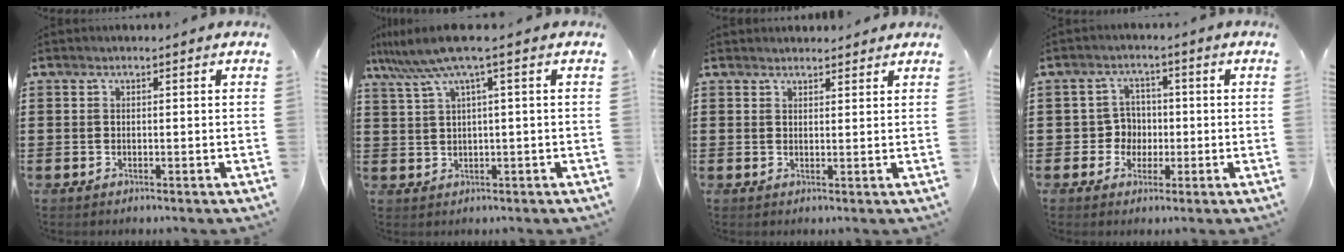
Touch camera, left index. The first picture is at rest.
{"total": 5.8, "force": [2.1, -0.4, 5.4], "torque": [-0.124, -0.019, 0.030]}
{"total": 1.6, "force": [1.6, 0.3, -0.1], "torque": [-0.002, 0.001, 0.031]}
{"total": 4.0, "force": [-0.7, 3.7, 1.2], "torque": [-0.038, 0.008, -0.016]}